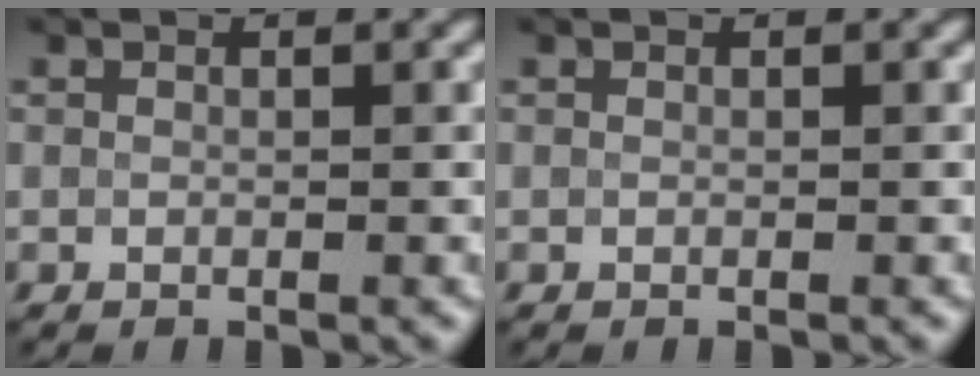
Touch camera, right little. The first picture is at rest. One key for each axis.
{"total": 0.0}